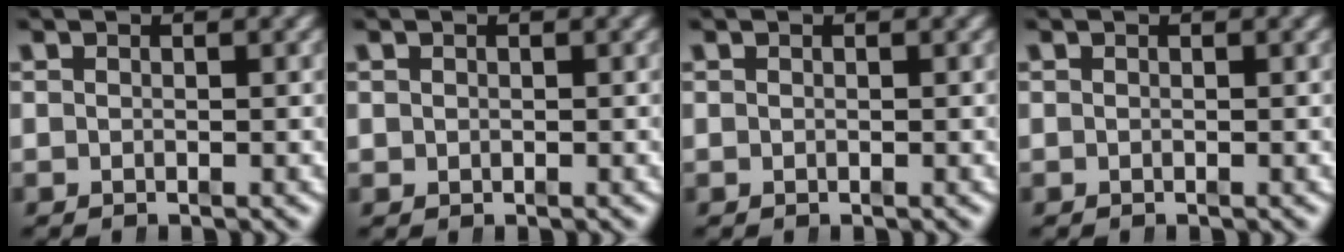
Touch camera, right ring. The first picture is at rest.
{"total": 0.0}
{"total": 0.0}
{"total": 0.0}